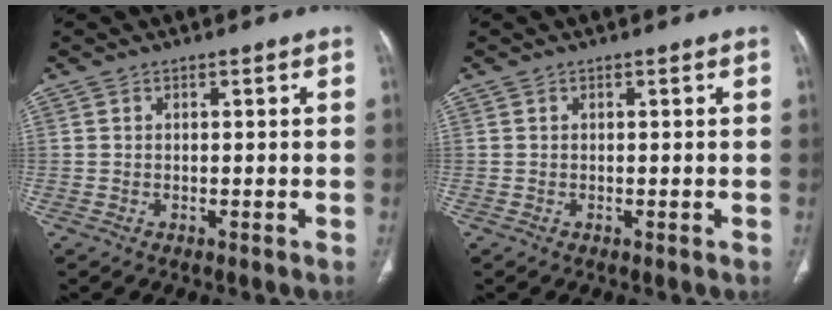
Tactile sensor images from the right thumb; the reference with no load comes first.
{"total": 0.0}